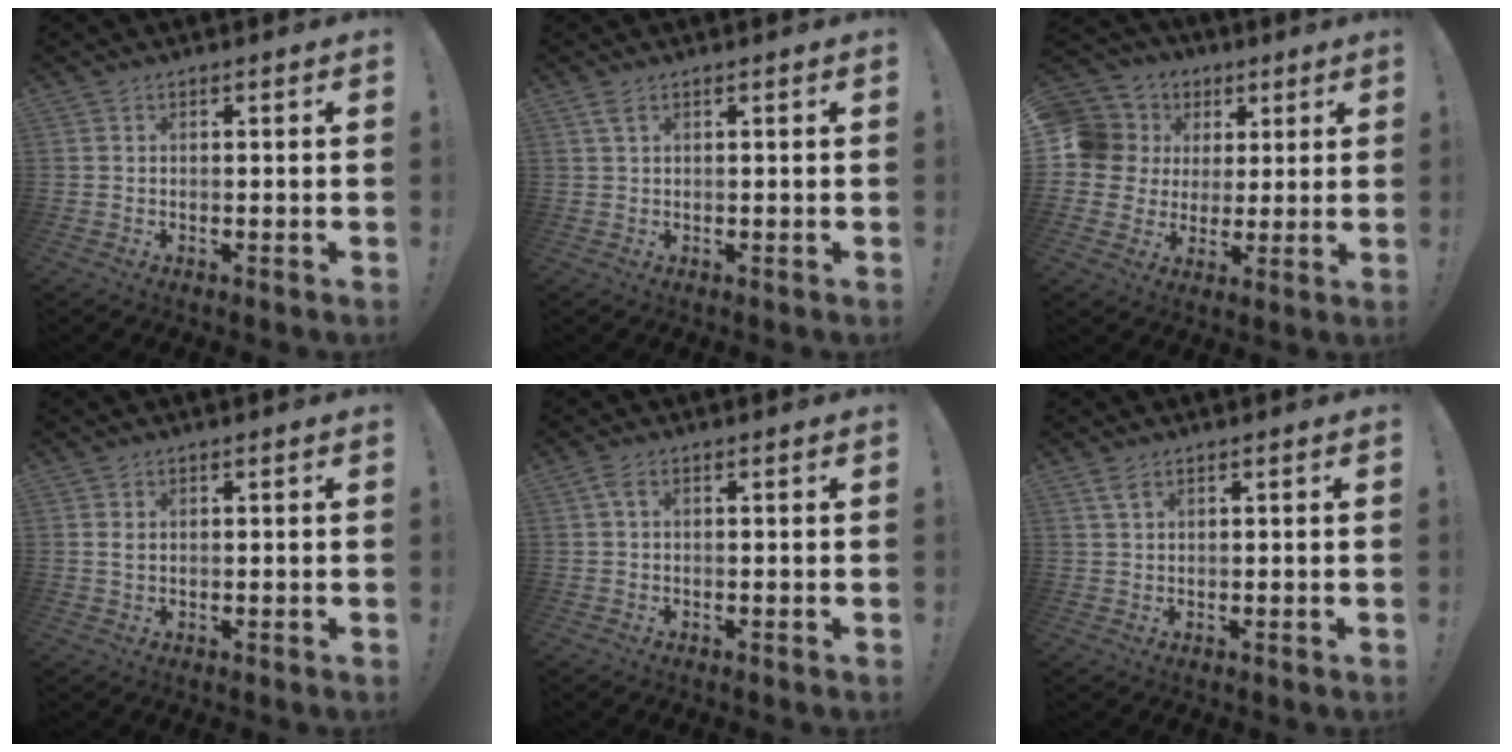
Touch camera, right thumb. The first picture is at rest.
{"total": 2.0, "force": [1.1, 0.6, 1.6], "torque": [-0.031, 0.000, 0.019]}
{"total": 12.1, "force": [3.4, 11.0, 3.8], "torque": [-0.083, -0.011, 0.083]}
{"total": 1.4, "force": [0.5, 0.7, 1.0], "torque": [-0.016, 0.001, 0.008]}
{"total": 2.3, "force": [0.6, 1.0, 2.0], "torque": [-0.041, 0.004, 0.012]}
{"total": 2.5, "force": [1.5, 0.9, 1.8], "torque": [-0.035, -0.002, 0.028]}